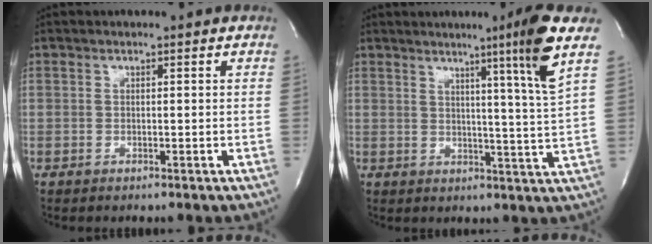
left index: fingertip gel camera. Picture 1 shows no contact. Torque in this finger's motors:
{"motor_torque": [0.21, -0.17, 0.32, 0.08]}